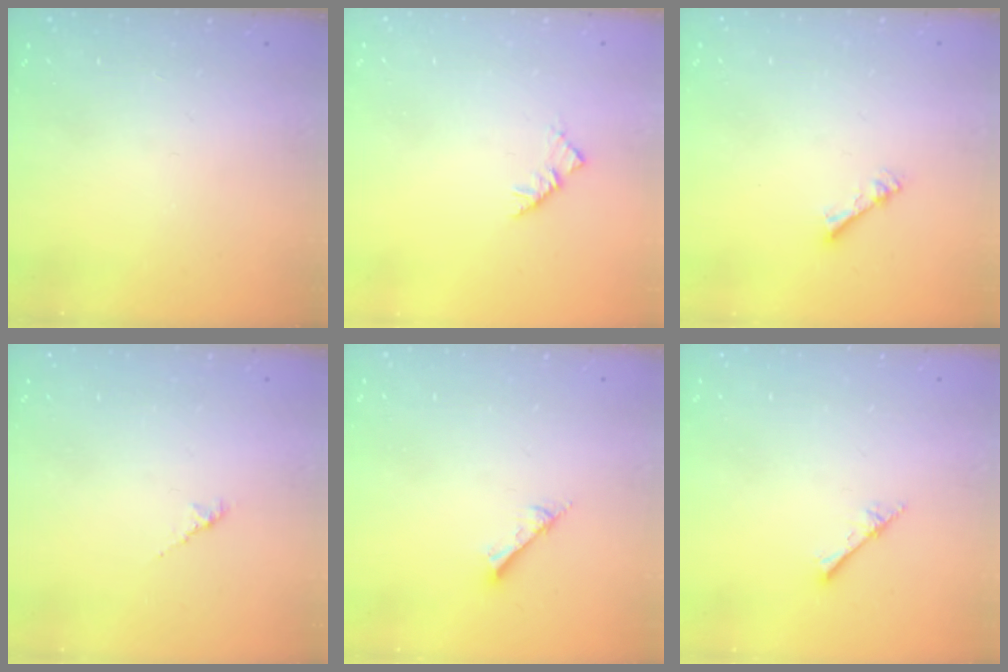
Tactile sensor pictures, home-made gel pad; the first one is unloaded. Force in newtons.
{"total": 2.9, "press": 2.8, "slide": 0.7}
{"total": 2.3, "press": 2.2, "slide": 0.4}
{"total": 1.5, "press": 1.4, "slide": 0.5}
{"total": 2.6, "press": 2.6, "slide": 0.1}
{"total": 2.6, "press": 2.6, "slide": 0.3}